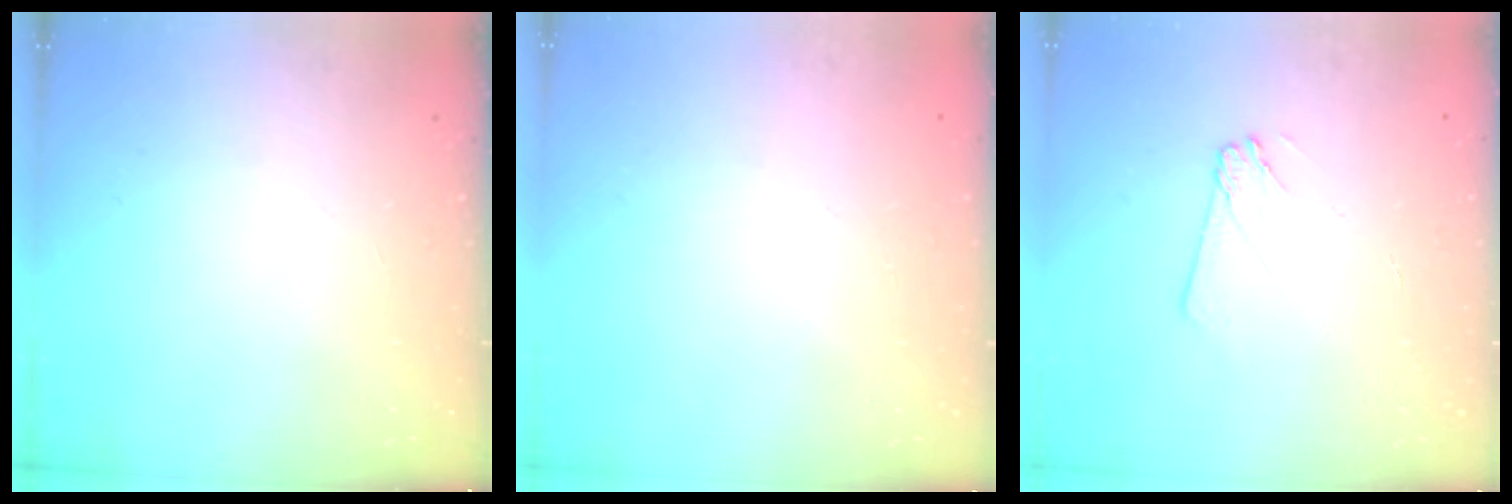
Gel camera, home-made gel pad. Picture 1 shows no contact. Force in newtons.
{"total": 0.0}
{"total": 3.0, "press": 3.0, "slide": 0.4}